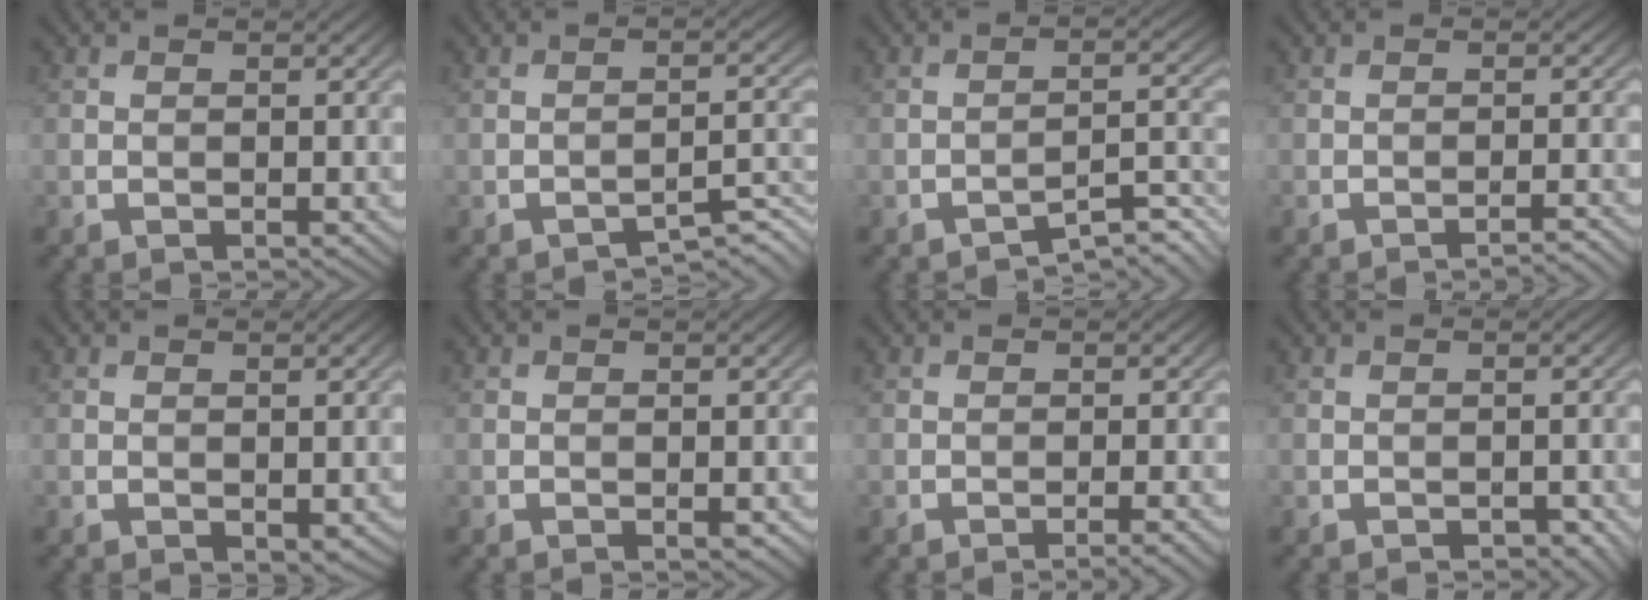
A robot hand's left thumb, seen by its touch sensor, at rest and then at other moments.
{"total": 3.1, "force": [-2.6, 0.4, 1.5], "torque": [-0.018, 0.010, -0.042]}
{"total": 4.0, "force": [-3.3, 0.6, 2.3], "torque": [-0.031, 0.012, -0.051]}
{"total": 2.0, "force": [-1.6, 0.1, 1.2], "torque": [-0.011, 0.008, -0.031]}
{"total": 1.2, "force": [-0.3, 0.6, 1.0], "torque": [-0.015, -0.006, -0.003]}
{"total": 0.8, "force": [-0.4, 0.1, 0.7], "torque": [-0.012, -0.001, -0.006]}
{"total": 2.0, "force": [-1.2, 0.2, 1.6], "torque": [-0.019, 0.006, -0.023]}
{"total": 1.4, "force": [-1.1, 0.5, 0.7], "torque": [-0.007, 0.001, -0.014]}